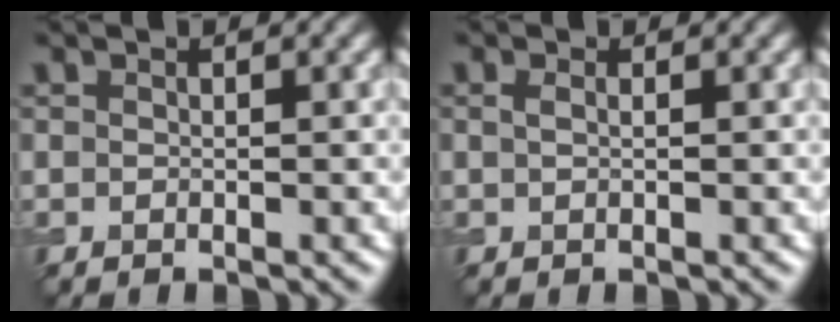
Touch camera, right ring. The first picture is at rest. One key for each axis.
{"total": 0.8, "fx": 0.4, "fy": 0.3, "fz": 0.6, "tx": -0.011, "ty": -0.004, "tz": 0.004}